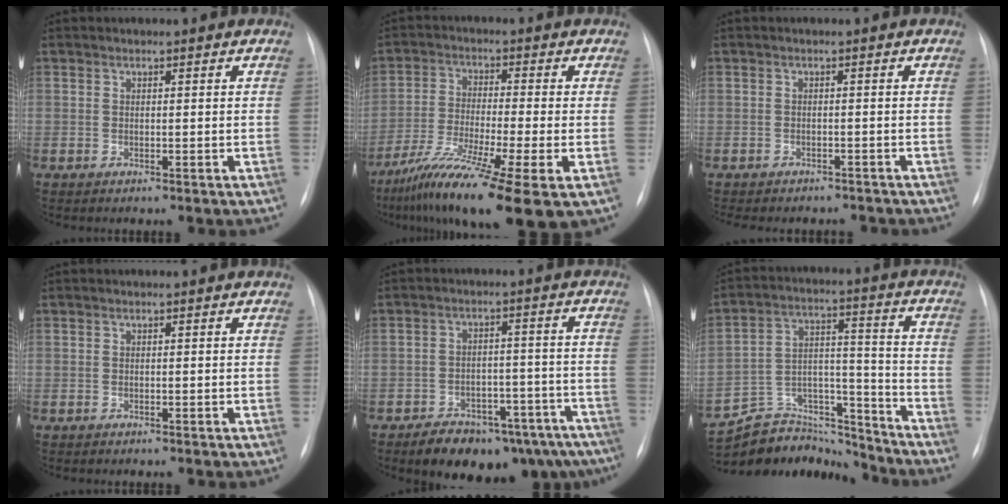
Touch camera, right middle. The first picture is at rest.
{"total": 15.0, "force": [-8.2, 0.8, 12.5], "torque": [-0.219, -0.038, -0.143]}
{"total": 9.3, "force": [-8.1, 3.8, 2.7], "torque": [-0.048, 0.003, -0.094]}
{"total": 0.0}
{"total": 16.3, "force": [-12.5, 7.2, 7.8], "torque": [-0.062, 0.033, -0.160]}
{"total": 15.7, "force": [-15.2, 3.8, 1.1], "torque": [-0.011, 0.060, -0.246]}